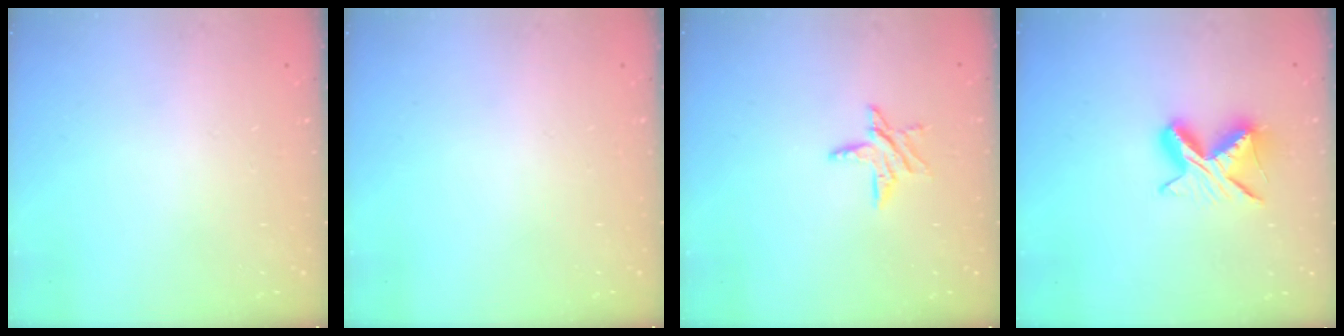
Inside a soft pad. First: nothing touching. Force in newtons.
{"total": 0.0}
{"total": 6.5, "press": 6.5, "slide": 0.2}
{"total": 9.0, "press": 9.0, "slide": 0.9}